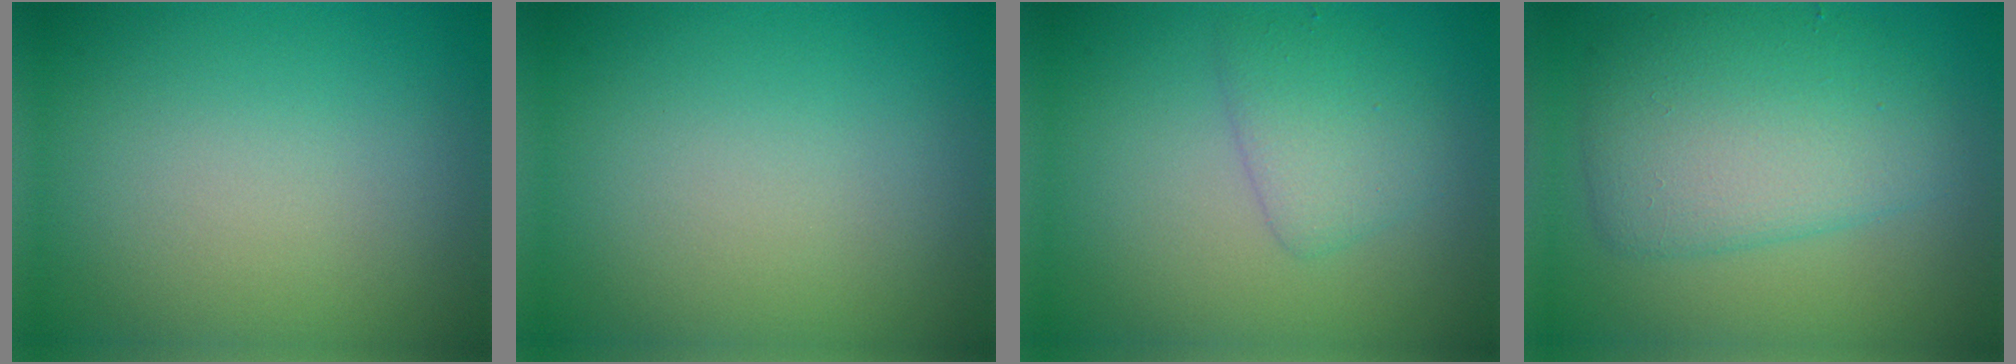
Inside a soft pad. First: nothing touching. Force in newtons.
{"total": 0.0}
{"total": 2.6, "press": 2.6, "slide": 0.1}
{"total": 6.0, "press": 6.0, "slide": 0.1}